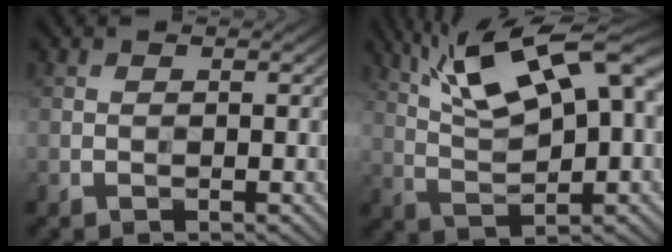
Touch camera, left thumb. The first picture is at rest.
{"total": 15.4, "force": [7.0, 5.3, 12.6], "torque": [-0.233, 0.022, 0.115]}